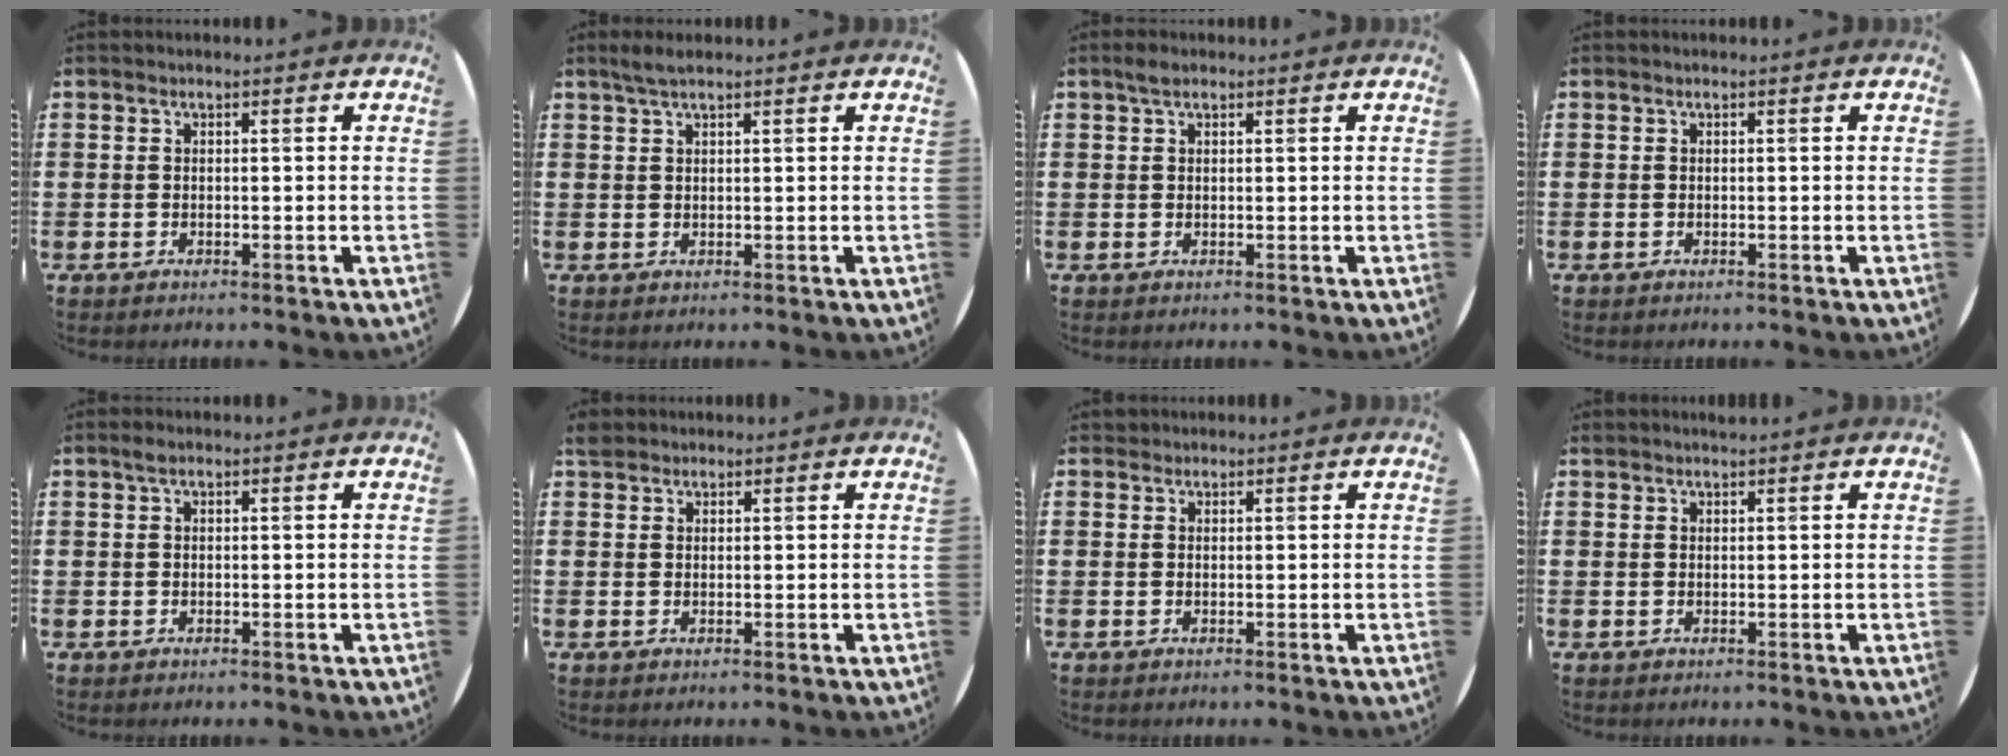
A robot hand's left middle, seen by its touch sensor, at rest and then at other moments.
{"total": 1.9, "force": [1.4, 0.2, 1.2], "torque": [-0.024, 0.004, 0.025]}
{"total": 1.4, "force": [1.0, 0.7, 0.7], "torque": [-0.008, 0.003, 0.017]}
{"total": 0.0}
{"total": 0.9, "force": [0.5, 0.4, 0.5], "torque": [-0.004, 0.001, 0.008]}
{"total": 1.7, "force": [1.6, 0.7, 0.2], "torque": [-0.001, 0.001, 0.029]}
{"total": 0.7, "force": [0.7, 0.3, -0.1], "torque": [0.002, 0.003, 0.013]}
{"total": 0.8, "force": [0.7, -0.1, -0.2], "torque": [0.003, 0.001, 0.015]}